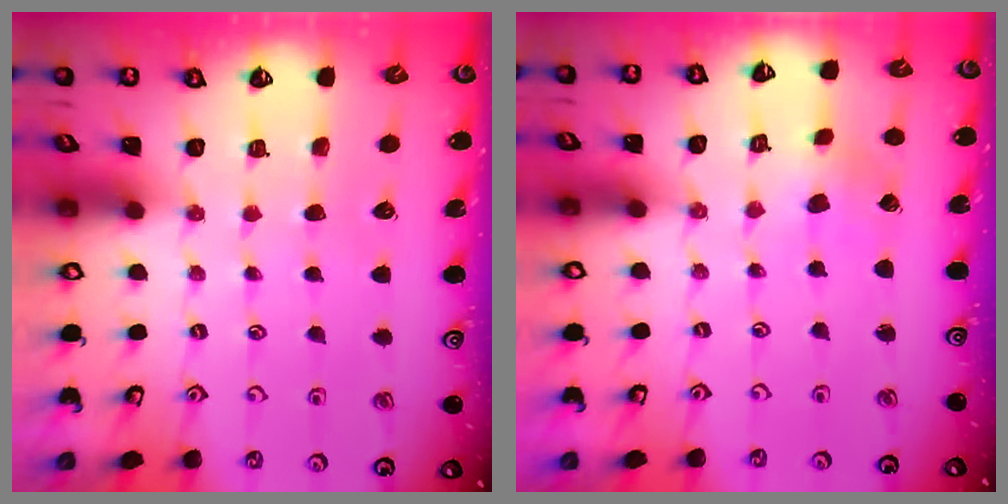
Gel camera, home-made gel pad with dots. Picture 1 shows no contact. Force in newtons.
{"total": 0.6, "press": 0.6, "slide": 0.2}